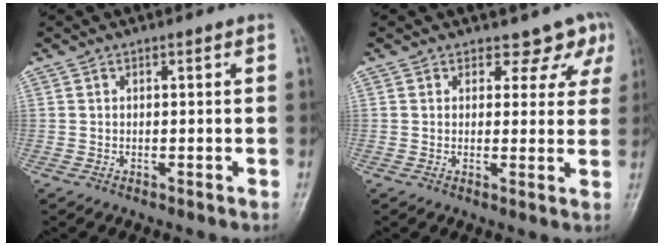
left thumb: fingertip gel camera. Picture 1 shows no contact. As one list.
[{"total": 6.0, "force": [4.6, 3.7, 0.9], "torque": [0.030, -0.024, 0.037]}]